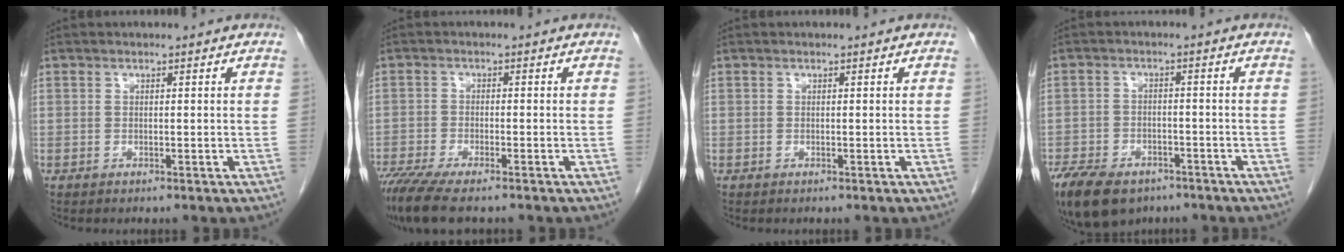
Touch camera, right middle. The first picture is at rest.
{"total": 9.1, "force": [-7.2, 1.8, 5.3], "torque": [-0.091, -0.018, -0.119]}
{"total": 0.0}
{"total": 13.9, "force": [-9.3, 7.7, 6.9], "torque": [-0.161, -0.005, -0.140]}